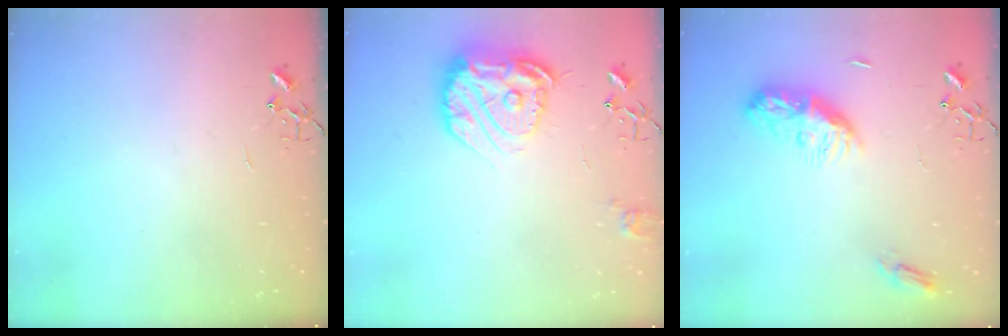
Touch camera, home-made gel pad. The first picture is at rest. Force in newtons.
{"total": 18.6, "press": 18.5, "slide": 1.4}
{"total": 11.2, "press": 11.2, "slide": 0.8}